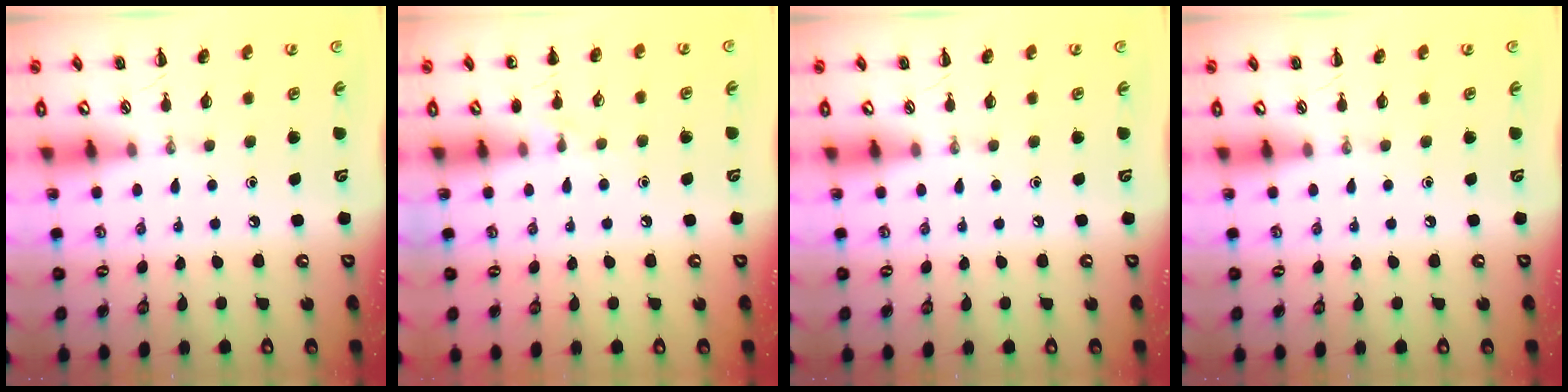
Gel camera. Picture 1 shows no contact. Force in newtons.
{"total": 5.3, "press": 5.0, "slide": 1.6}
{"total": 0.0}
{"total": 0.0}